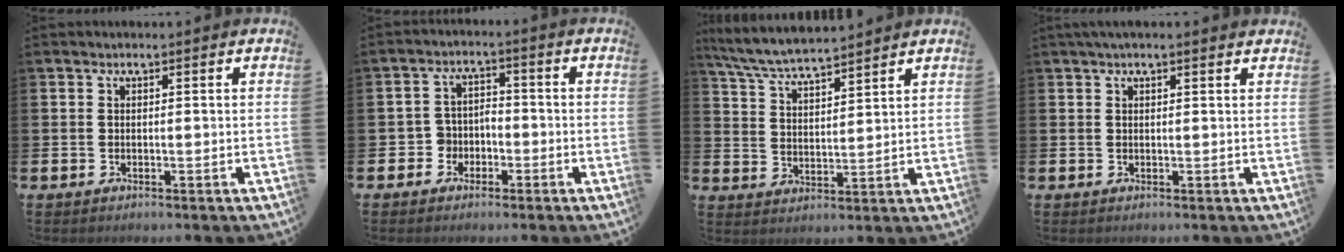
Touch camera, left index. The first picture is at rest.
{"total": 3.4, "force": [-2.0, 2.8, 0.3], "torque": [-0.019, 0.005, -0.047]}
{"total": 6.2, "force": [6.0, 0.4, 1.6], "torque": [-0.052, -0.031, 0.107]}
{"total": 1.3, "force": [1.1, 0.0, 0.6], "torque": [-0.011, 0.002, 0.020]}